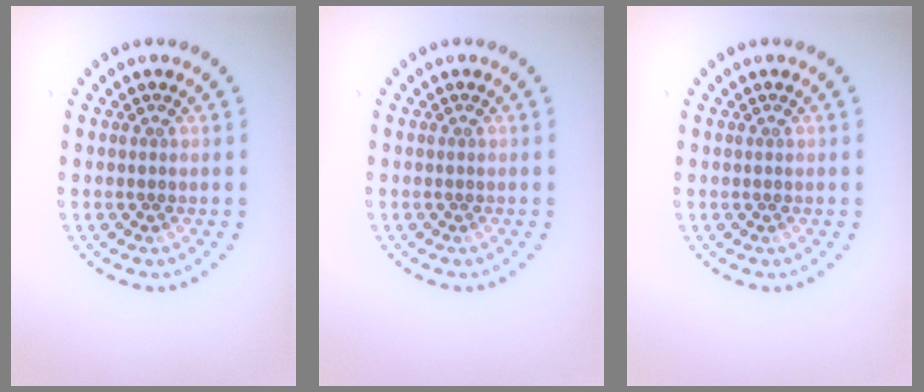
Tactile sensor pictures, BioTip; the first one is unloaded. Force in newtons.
{"total": 0.0}
{"total": 0.0}